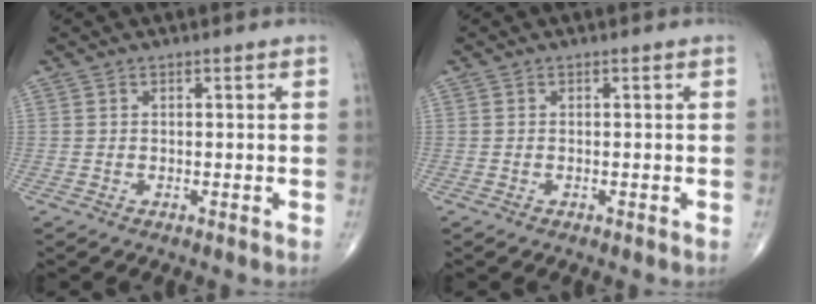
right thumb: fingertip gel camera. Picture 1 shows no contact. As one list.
[{"total": 0.0}]